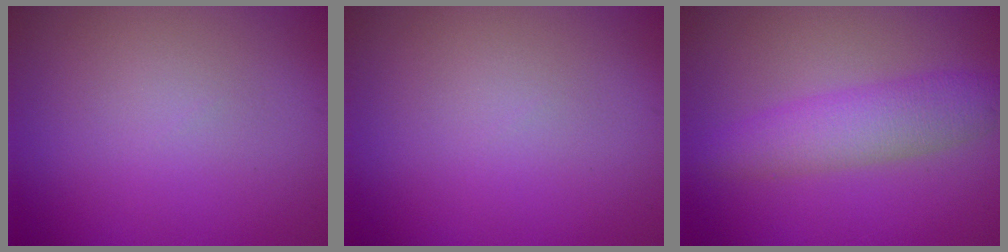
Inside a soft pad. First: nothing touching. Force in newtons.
{"total": 0.0}
{"total": 4.1, "press": 4.1, "slide": 0.1}